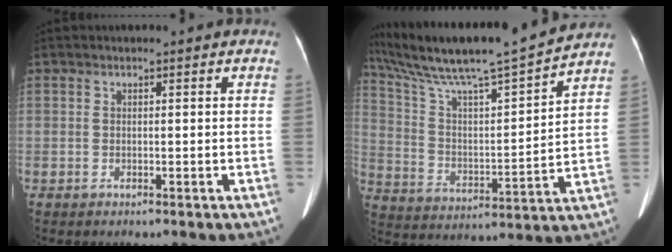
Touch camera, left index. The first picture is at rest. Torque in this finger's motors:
{"motor_torque": [0.12, -2.02, 0.28, 0.17]}